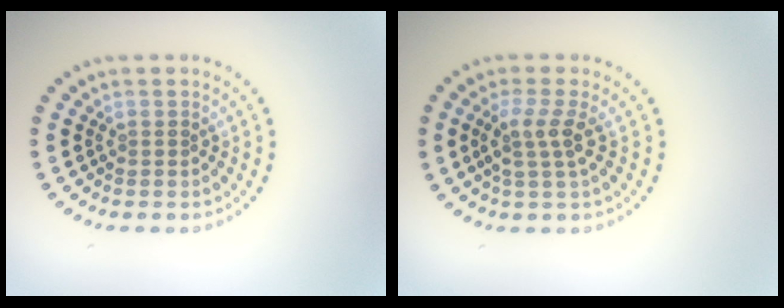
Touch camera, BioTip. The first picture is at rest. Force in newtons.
{"total": 2.5, "press": 1.9, "slide": 1.7}